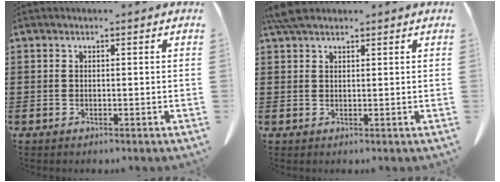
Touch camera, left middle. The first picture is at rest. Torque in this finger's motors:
{"motor_torque": [0.74, 0.30, 0.20, 0.06]}